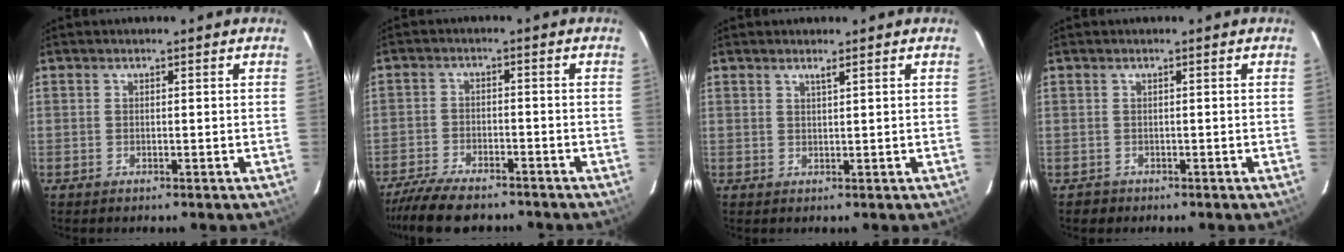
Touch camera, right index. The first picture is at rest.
{"total": 12.0, "force": [-10.1, 3.6, 5.3], "torque": [-0.127, -0.025, -0.170]}
{"total": 1.0, "force": [0.7, -0.1, 0.7], "torque": [-0.009, -0.001, 0.012]}
{"total": 1.3, "force": [-0.6, 1.1, -0.1], "torque": [0.002, 0.003, -0.004]}